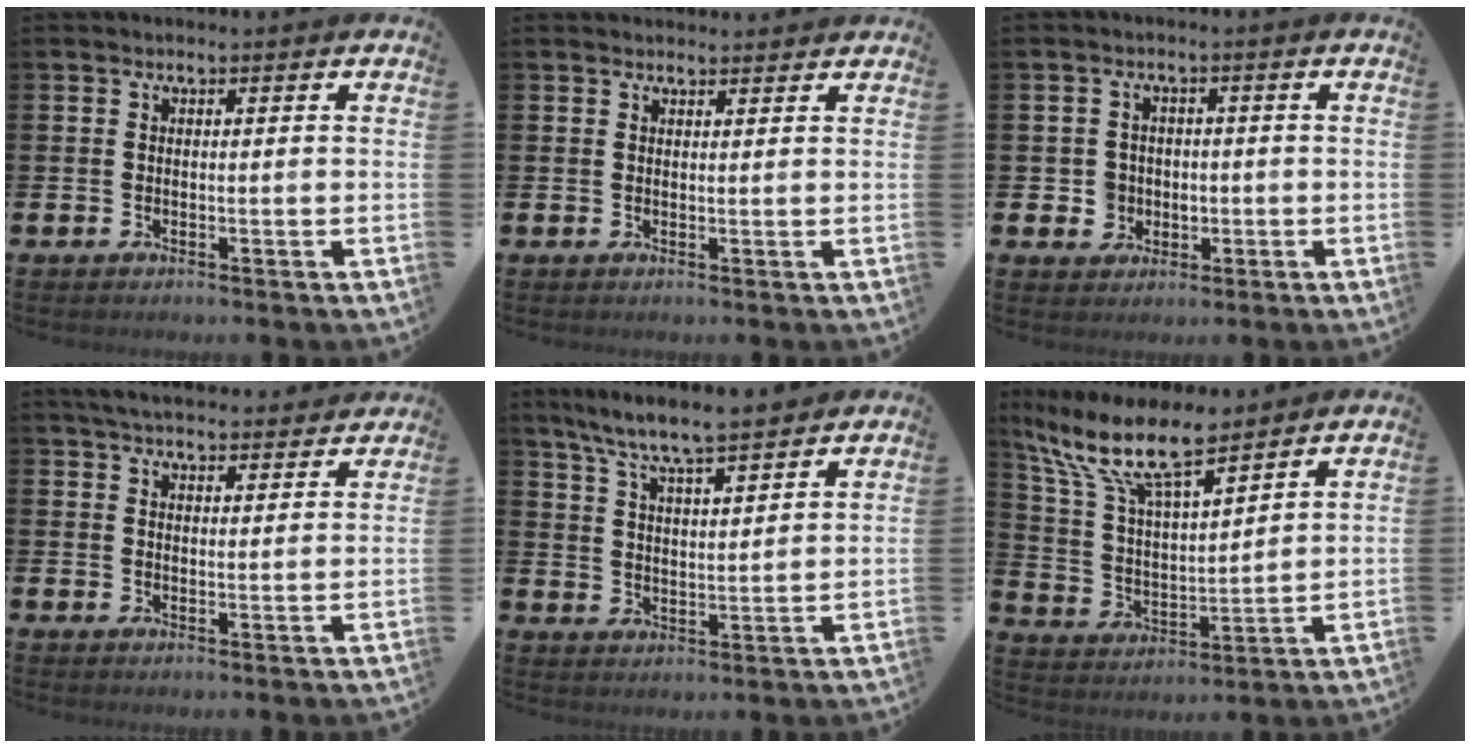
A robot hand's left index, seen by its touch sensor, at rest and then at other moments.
{"total": 1.4, "force": [1.4, 0.2, -0.1], "torque": [0.008, -0.005, 0.025]}
{"total": 3.1, "force": [-0.3, 3.1, 0.3], "torque": [-0.015, 0.007, -0.013]}
{"total": 4.8, "force": [4.7, 0.6, 0.9], "torque": [-0.028, -0.025, 0.085]}
{"total": 7.7, "force": [7.3, 0.2, 2.5], "torque": [-0.077, -0.040, 0.130]}
{"total": 11.4, "force": [9.4, 2.4, 6.0], "torque": [-0.156, -0.045, 0.164]}